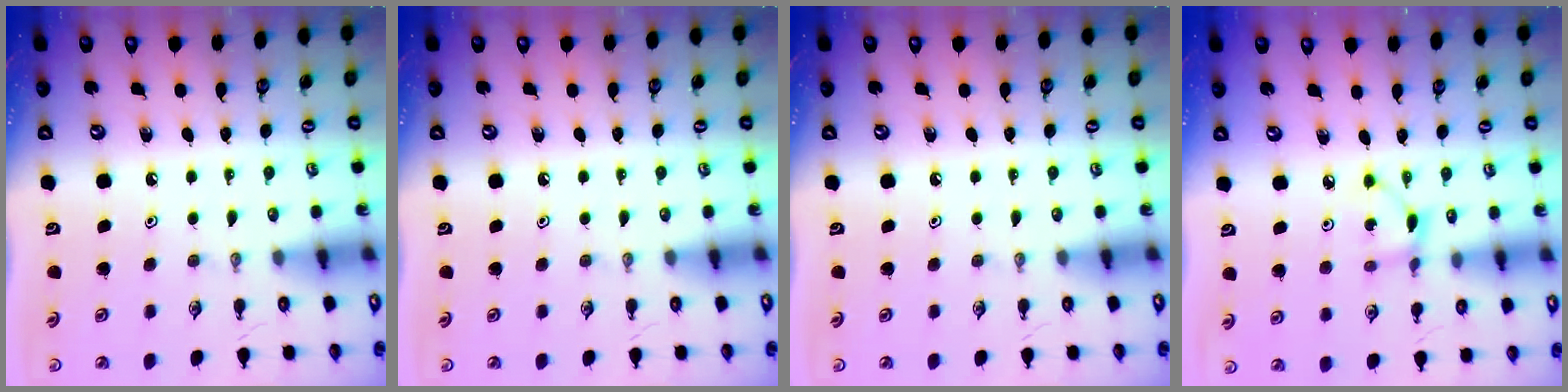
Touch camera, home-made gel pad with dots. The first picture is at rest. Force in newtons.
{"total": 0.0}
{"total": 0.0}
{"total": 2.7, "press": 2.7, "slide": 0.1}